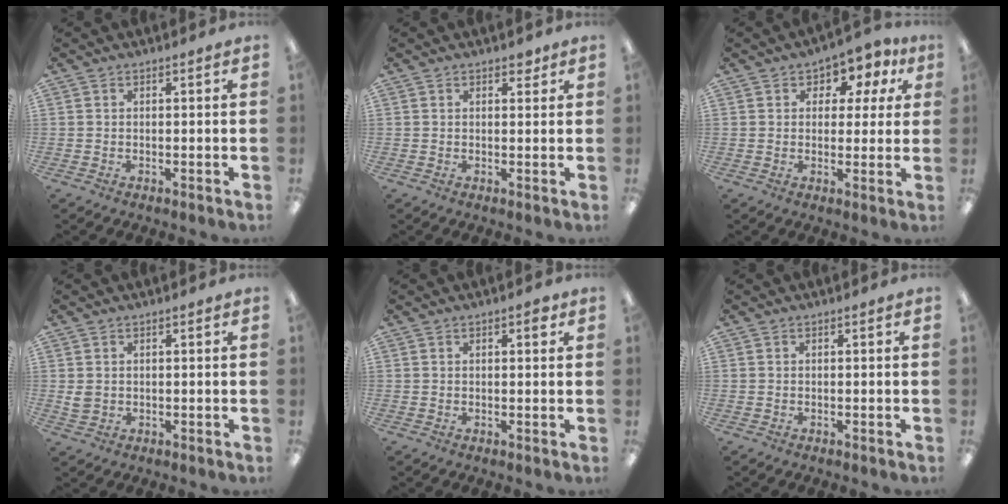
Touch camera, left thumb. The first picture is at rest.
{"total": 2.2, "force": [1.5, 1.2, 1.0], "torque": [-0.006, -0.004, 0.023]}
{"total": 5.8, "force": [3.0, 4.3, 2.5], "torque": [-0.031, -0.014, 0.046]}
{"total": 2.4, "force": [0.6, 2.0, 1.1], "torque": [-0.014, 0.001, 0.010]}
{"total": 1.8, "force": [1.0, 0.8, 1.3], "torque": [-0.010, -0.002, 0.013]}
{"total": 0.0}